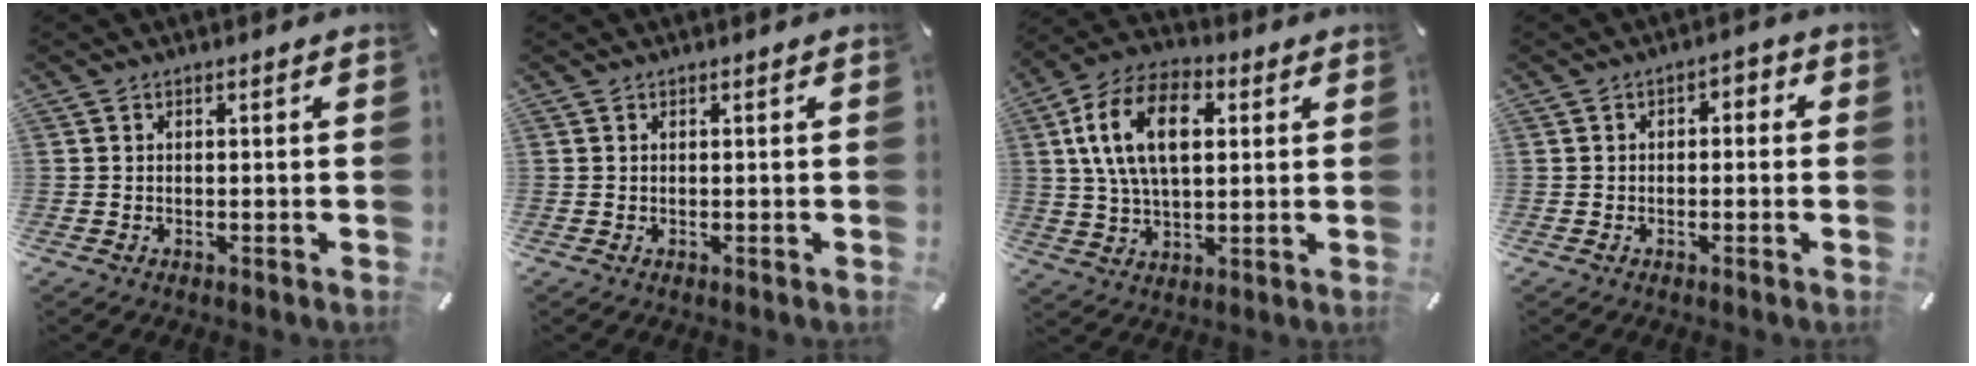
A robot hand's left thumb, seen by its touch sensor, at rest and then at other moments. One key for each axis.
{"total": 0.0}
{"total": 15.3, "fx": 3.6, "fy": 9.3, "fz": 11.6, "tx": -0.249, "ty": 0.014, "tz": 0.062}
{"total": 2.3, "fx": -1.6, "fy": 1.3, "fz": 0.8, "tx": -0.014, "ty": 0.015, "tz": -0.035}